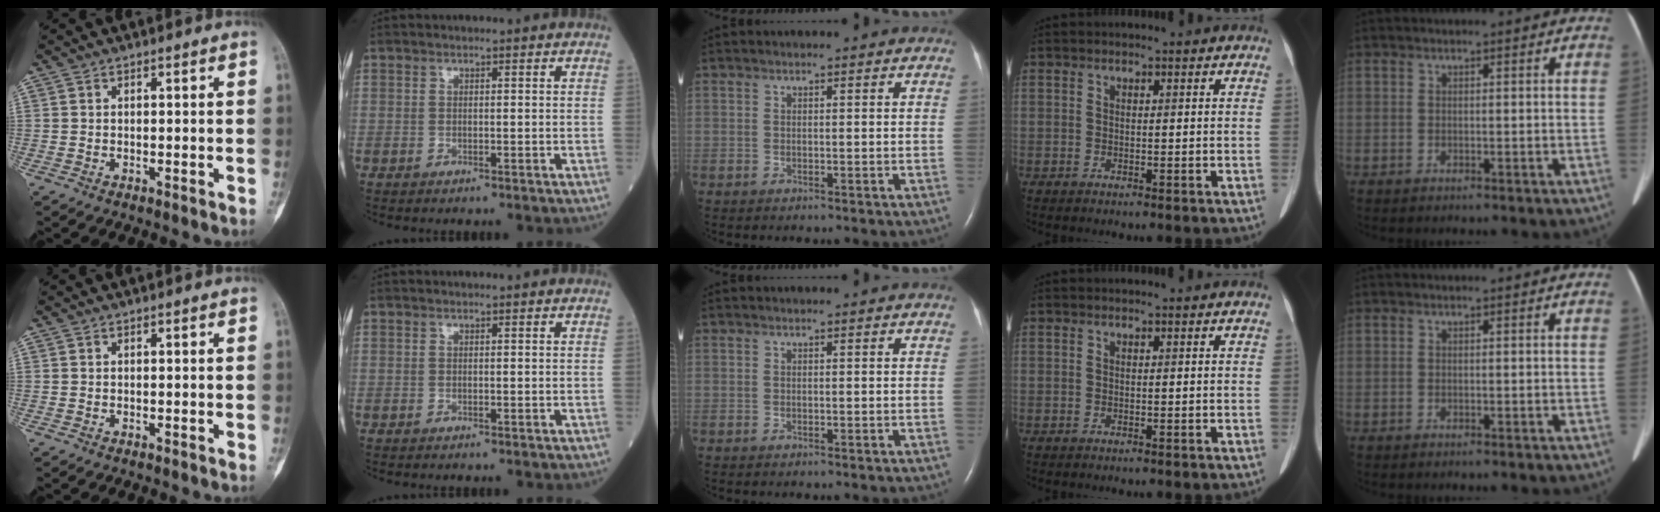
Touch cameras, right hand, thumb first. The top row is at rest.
{}